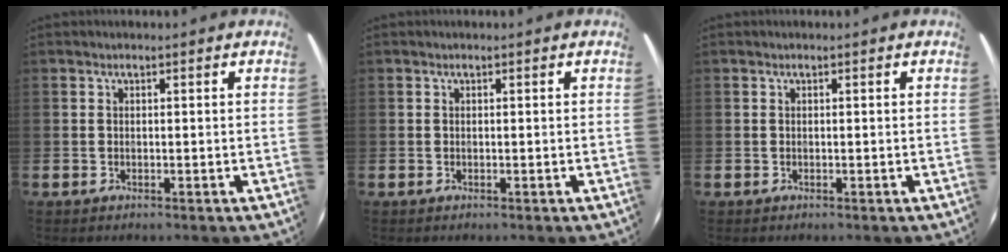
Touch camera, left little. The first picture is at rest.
{"total": 0.0}
{"total": 0.0}